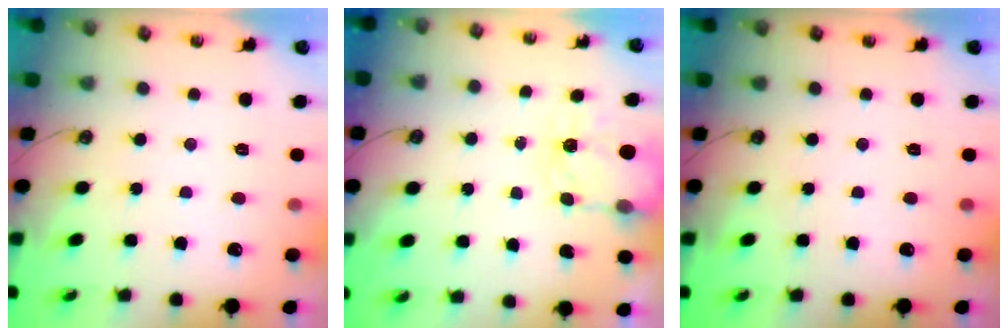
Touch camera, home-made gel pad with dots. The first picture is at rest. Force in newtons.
{"total": 3.5, "press": 3.5, "slide": 0.5}
{"total": 0.0}